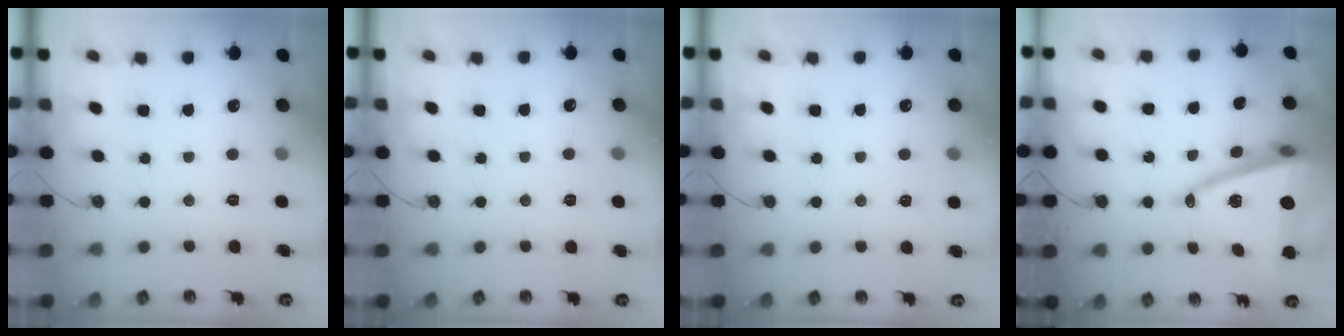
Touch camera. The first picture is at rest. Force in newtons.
{"total": 5.4, "press": 3.0, "slide": 4.5}
{"total": 3.9, "press": 1.9, "slide": 3.4}
{"total": 16.6, "press": 16.1, "slide": 4.0}